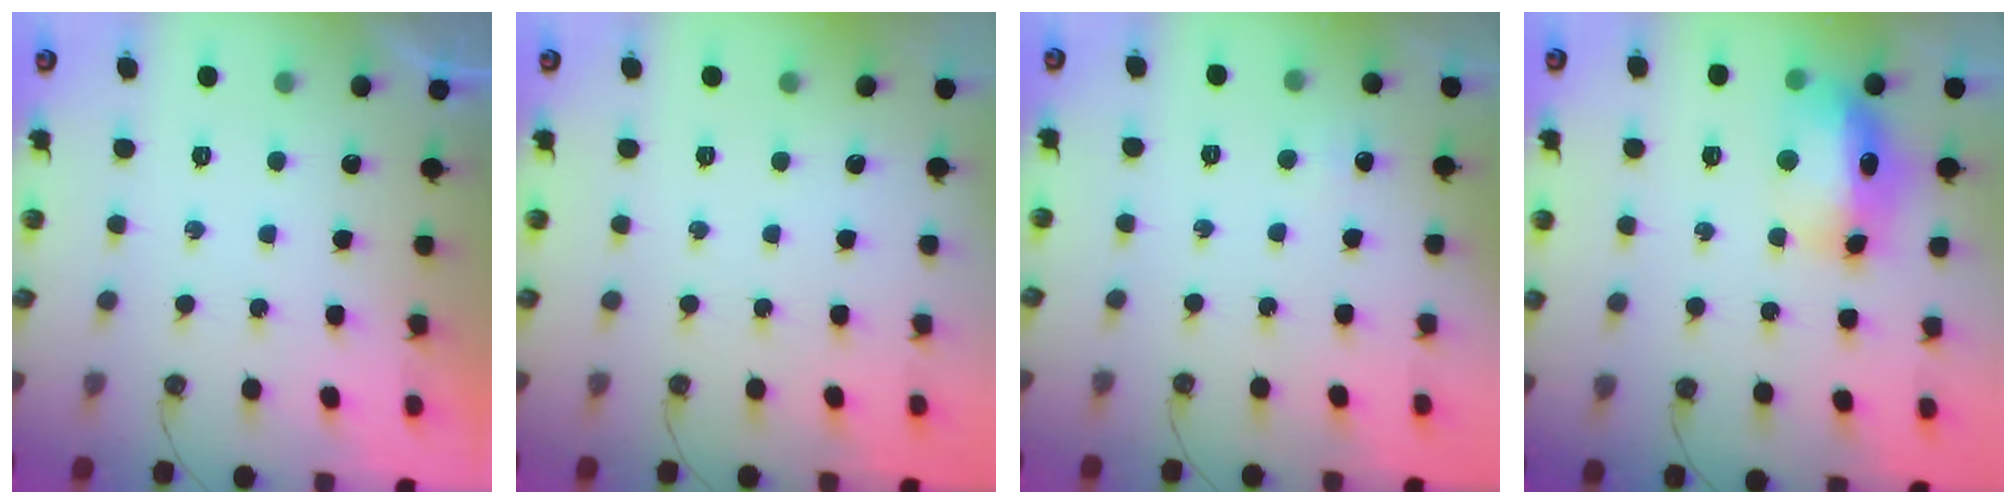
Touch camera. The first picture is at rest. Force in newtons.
{"total": 0.0}
{"total": 3.9, "press": 3.9, "slide": 0.2}
{"total": 13.3, "press": 13.2, "slide": 1.2}